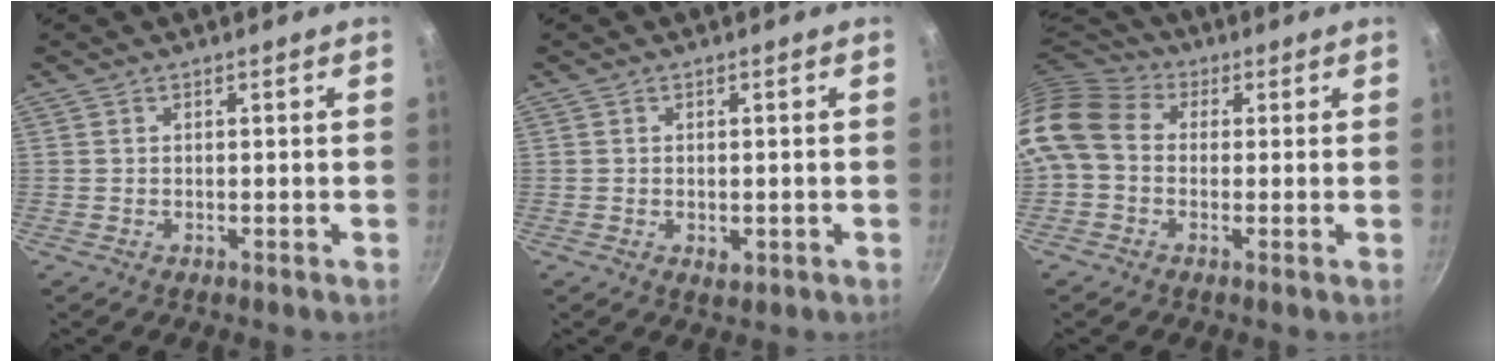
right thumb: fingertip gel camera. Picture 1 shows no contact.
{"total": 2.0, "force": [-0.4, 1.3, 1.5], "torque": [-0.022, -0.004, -0.005]}
{"total": 11.6, "force": [0.9, 9.2, 7.0], "torque": [-0.127, 0.025, -0.004]}